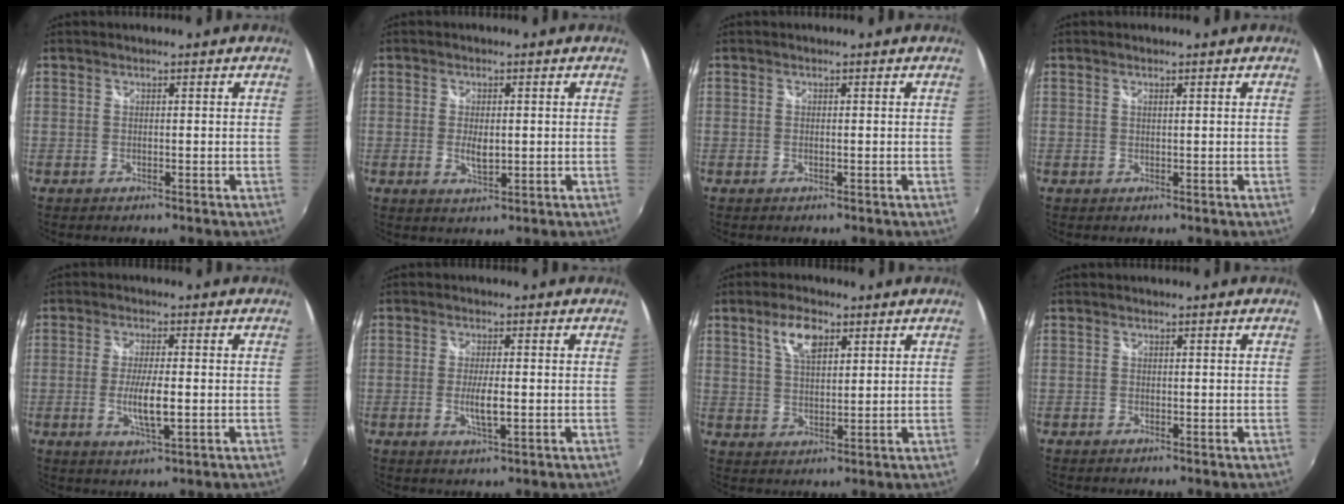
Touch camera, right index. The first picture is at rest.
{"total": 3.4, "force": [-0.2, 1.6, 2.9], "torque": [-0.053, -0.008, 0.000]}
{"total": 0.0}
{"total": 0.5, "force": [0.4, 0.0, 0.4], "torque": [-0.008, 0.002, 0.006]}
{"total": 7.0, "force": [-1.2, 1.2, 6.8], "torque": [-0.130, -0.013, -0.020]}
{"total": 4.0, "force": [-0.6, 0.7, 3.9], "torque": [-0.075, -0.010, -0.010]}
{"total": 6.4, "force": [3.4, 2.7, 4.7], "torque": [-0.086, 0.010, 0.063]}
{"total": 0.0}